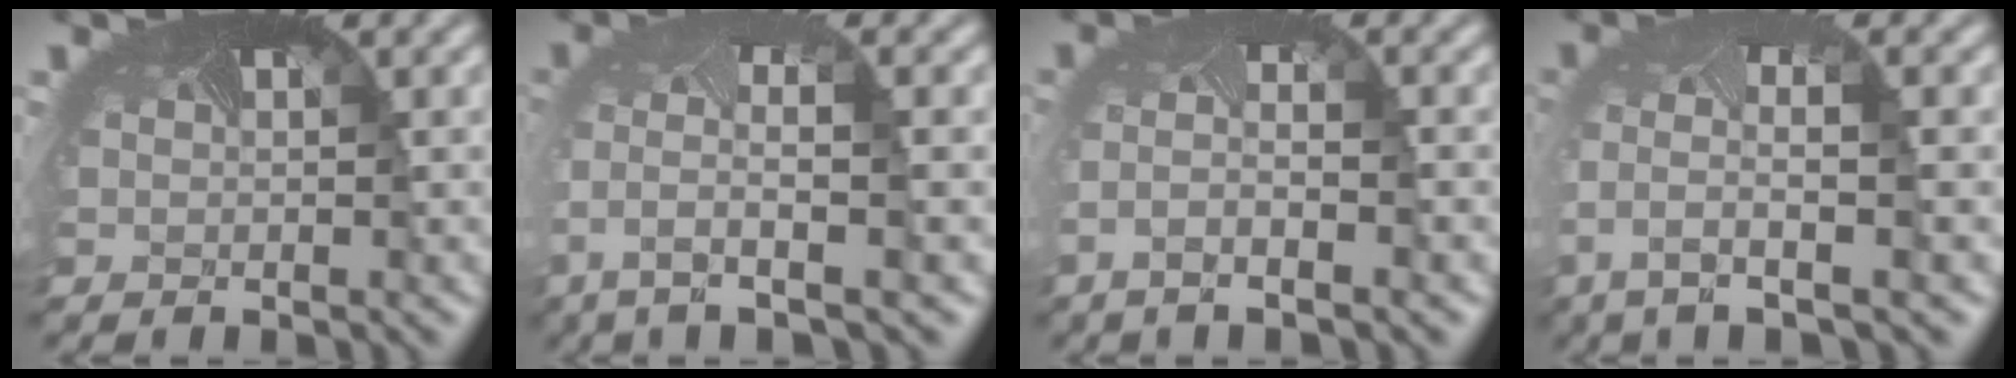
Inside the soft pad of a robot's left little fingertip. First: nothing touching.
{"total": 4.3, "force": [-1.8, 1.1, 3.8], "torque": [-0.107, -0.010, -0.037]}
{"total": 2.9, "force": [-1.7, 0.3, 2.4], "torque": [-0.065, -0.011, -0.036]}
{"total": 3.9, "force": [-1.5, 0.9, 3.5], "torque": [-0.101, -0.009, -0.030]}